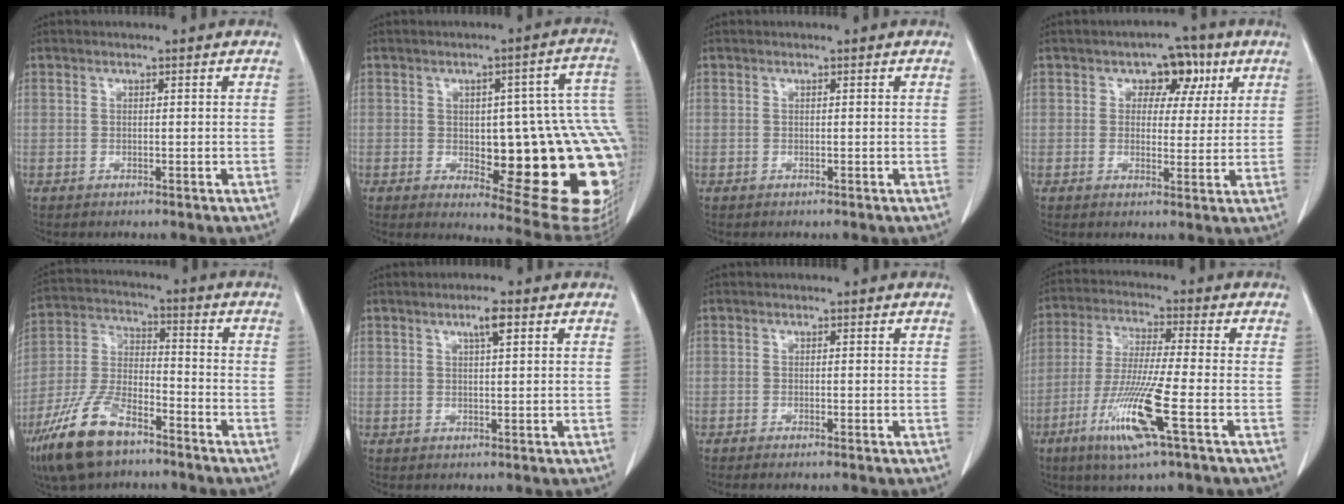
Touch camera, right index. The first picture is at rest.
{"total": 24.5, "force": [-3.3, 7.0, 23.3], "torque": [-0.195, 0.020, -0.018]}
{"total": 0.0}
{"total": 6.0, "force": [2.6, 4.0, 3.7], "torque": [-0.036, 0.015, 0.033]}
{"total": 12.9, "force": [-8.6, 4.9, 8.3], "torque": [-0.181, -0.010, -0.168]}
{"total": 3.0, "force": [1.6, 0.3, 2.5], "torque": [-0.045, 0.002, 0.026]}
{"total": 0.7, "force": [-0.3, 0.0, 0.6], "torque": [-0.011, 0.000, -0.004]}
{"total": 12.0, "force": [-5.0, -0.2, 10.9], "torque": [-0.225, -0.025, -0.098]}